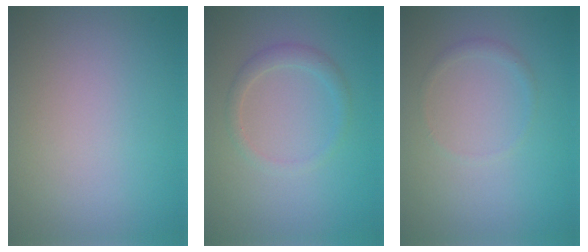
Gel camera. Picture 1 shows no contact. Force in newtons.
{"total": 1.6, "press": 1.6, "slide": 0.1}
{"total": 0.7, "press": 0.7, "slide": 0.0}